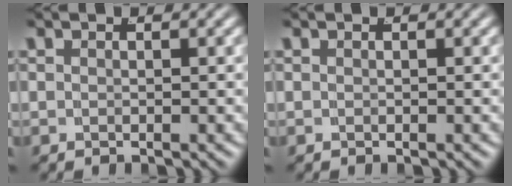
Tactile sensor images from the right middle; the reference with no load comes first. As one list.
[{"total": 0.0}]